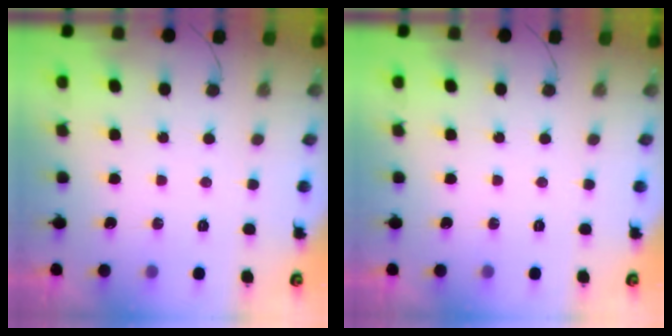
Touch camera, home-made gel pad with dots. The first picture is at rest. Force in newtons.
{"total": 0.0}